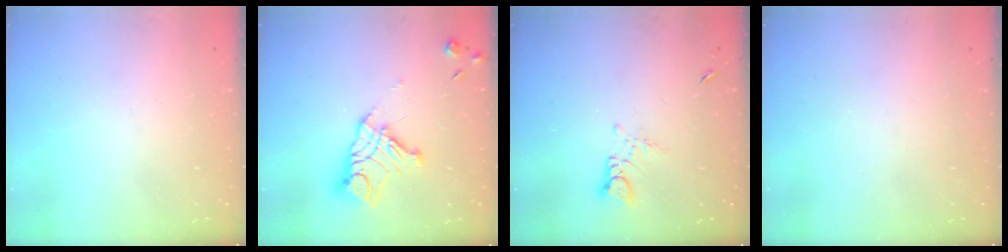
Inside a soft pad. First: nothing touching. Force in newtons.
{"total": 13.7, "press": 13.7, "slide": 1.4}
{"total": 2.7, "press": 2.7, "slide": 0.3}
{"total": 0.0}